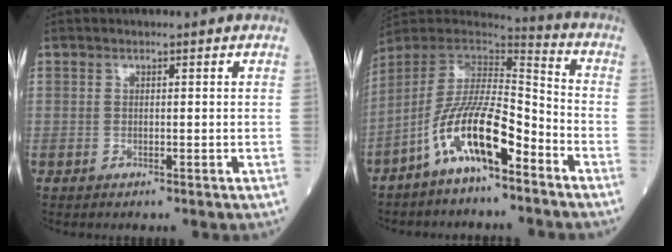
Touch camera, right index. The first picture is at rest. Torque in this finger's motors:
{"motor_torque": [0.70, -0.53, 0.69, 0.21]}